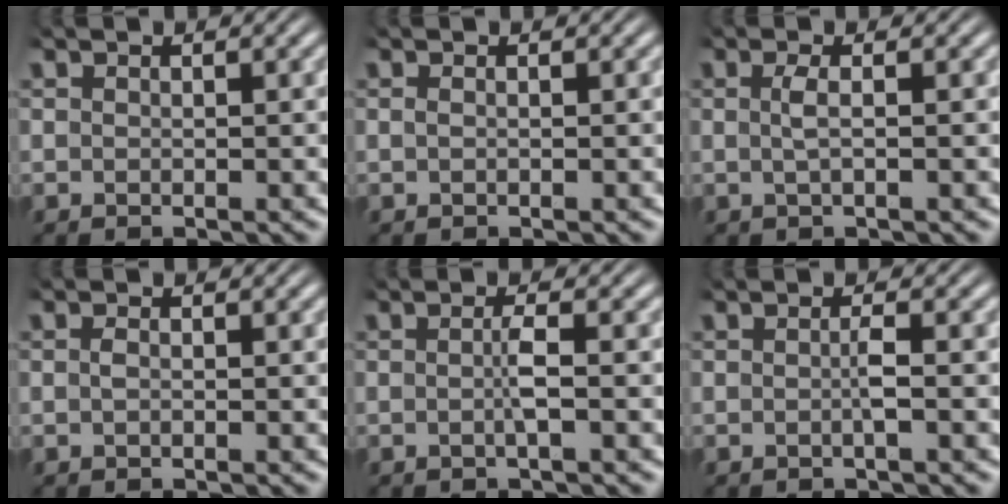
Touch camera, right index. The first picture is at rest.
{"total": 0.5, "force": [-0.2, -0.5, 0.1], "torque": [-0.003, -0.005, 0.001]}
{"total": 1.4, "force": [-0.2, -0.3, 1.3], "torque": [-0.030, -0.005, 0.000]}
{"total": 0.6, "force": [-0.4, -0.3, 0.3], "torque": [-0.010, -0.006, -0.004]}
{"total": 1.6, "force": [-0.6, -0.2, 1.5], "torque": [-0.026, 0.002, -0.013]}
{"total": 1.1, "force": [-0.5, -0.1, 1.0], "torque": [-0.017, 0.001, -0.011]}